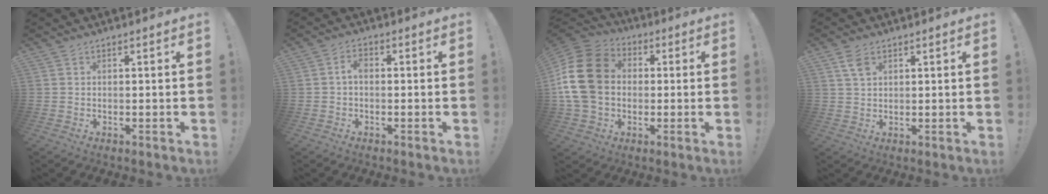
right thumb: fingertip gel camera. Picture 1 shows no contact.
{"total": 2.8, "force": [-0.5, 1.4, 2.4], "torque": [-0.050, 0.013, -0.009]}
{"total": 18.9, "force": [1.5, 14.3, 12.2], "torque": [-0.224, 0.018, 0.032]}
{"total": 4.1, "force": [2.2, 2.1, 2.8], "torque": [-0.048, -0.005, 0.040]}